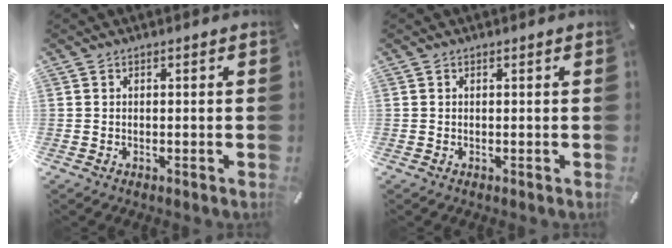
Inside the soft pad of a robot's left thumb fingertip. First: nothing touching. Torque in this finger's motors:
{"motor_torque": [0.00, 0.00, 0.00, 0.00, 0.00]}